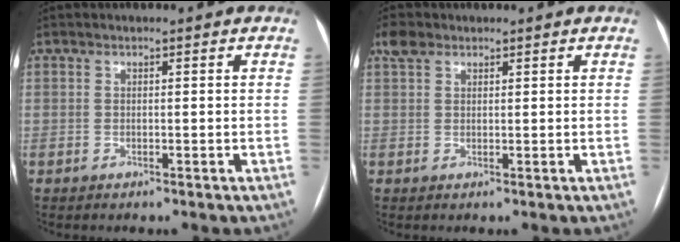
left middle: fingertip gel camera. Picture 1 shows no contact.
{"total": 2.5, "force": [1.7, 1.4, 1.0], "torque": [-0.025, 0.018, 0.036]}